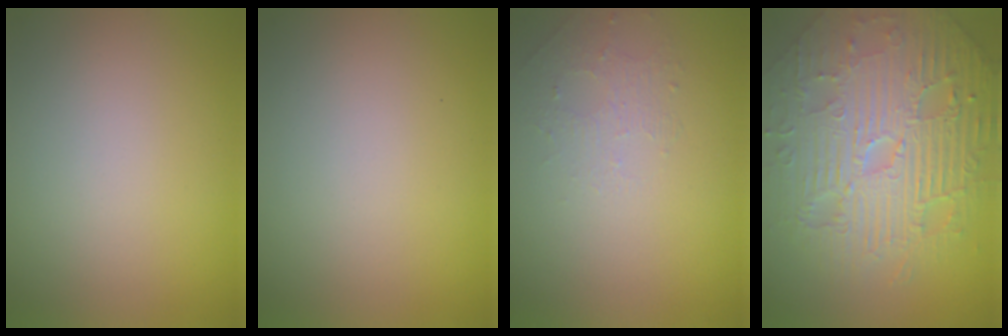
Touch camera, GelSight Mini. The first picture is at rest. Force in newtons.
{"total": 0.0}
{"total": 1.3, "press": 0.7, "slide": 1.2}
{"total": 11.1, "press": 7.1, "slide": 8.5}